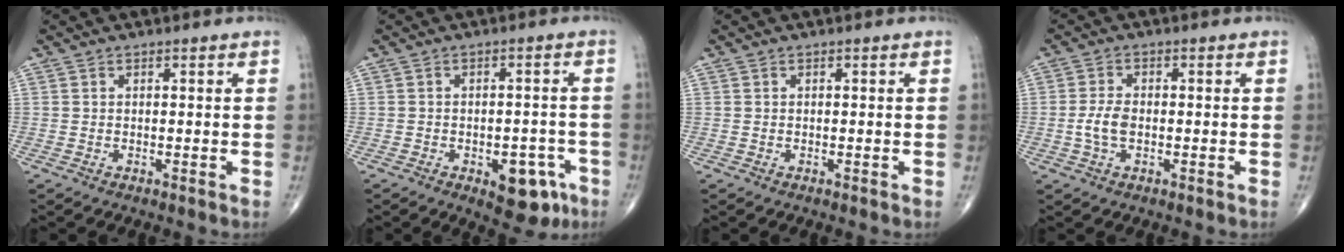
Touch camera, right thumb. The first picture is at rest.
{"total": 8.7, "force": [-4.0, 4.6, 6.2], "torque": [-0.049, 0.023, -0.043]}
{"total": 0.0}
{"total": 4.0, "force": [-0.7, 2.2, 3.3], "torque": [-0.073, 0.008, -0.016]}